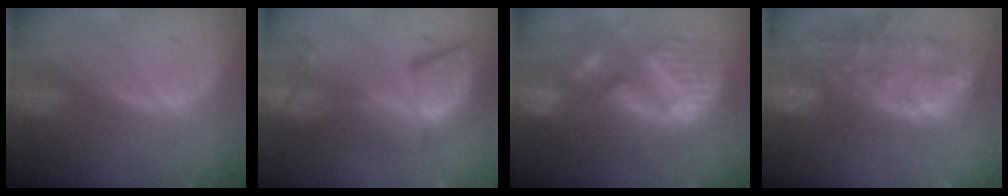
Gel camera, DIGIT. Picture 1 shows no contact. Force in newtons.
{"total": 11.5, "press": 10.7, "slide": 4.4}
{"total": 13.2, "press": 13.2, "slide": 1.3}
{"total": 14.0, "press": 11.4, "slide": 8.2}